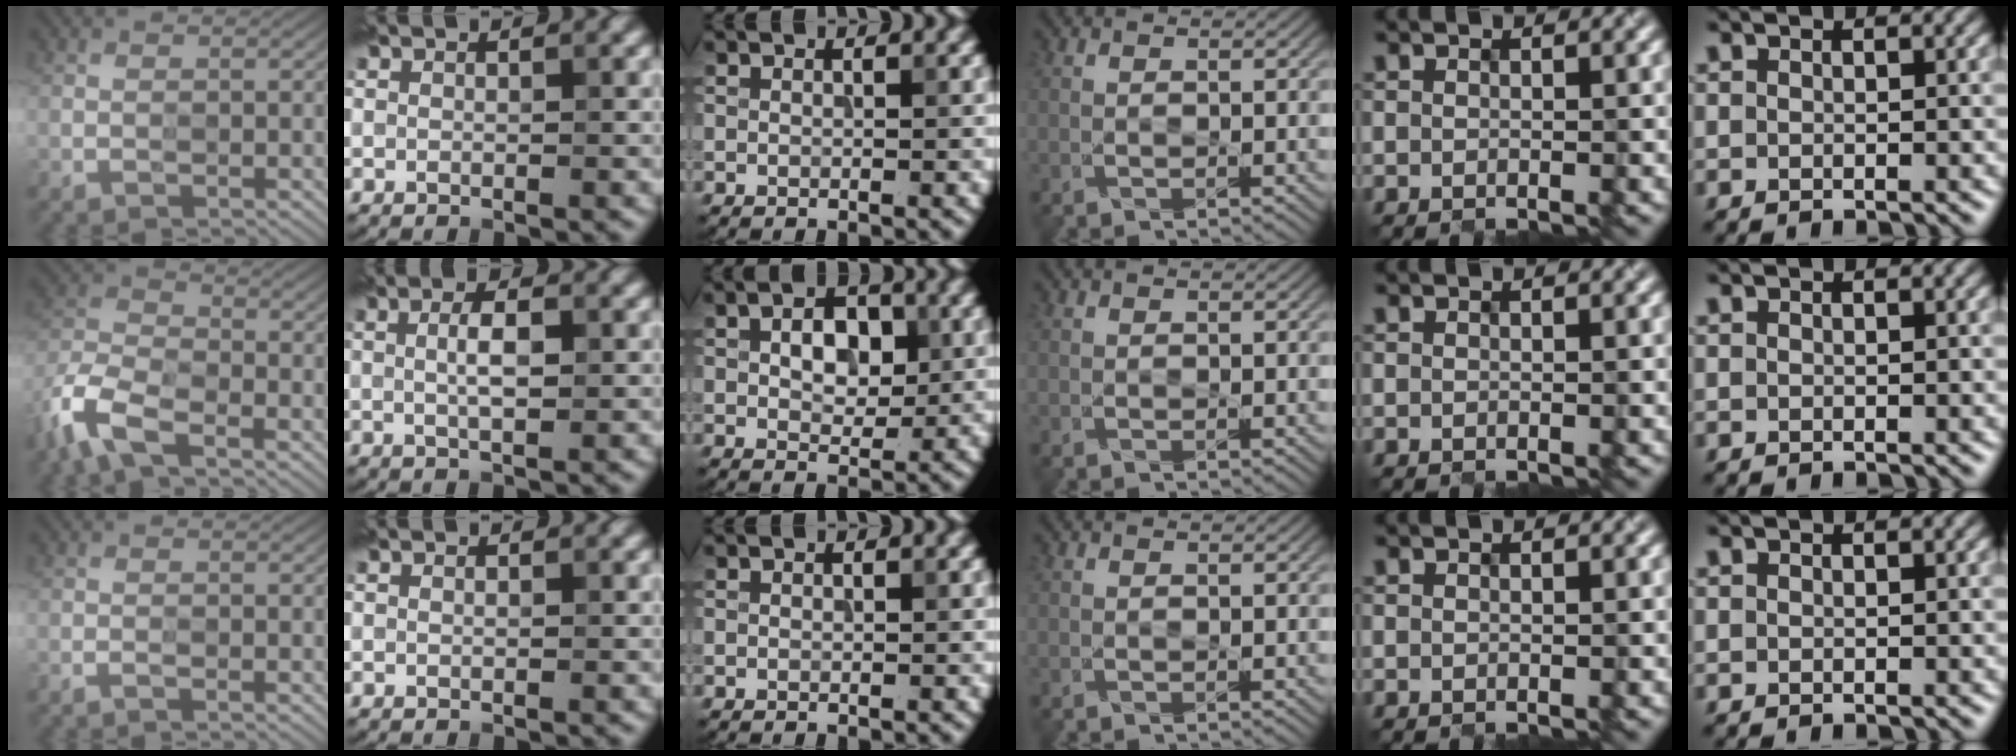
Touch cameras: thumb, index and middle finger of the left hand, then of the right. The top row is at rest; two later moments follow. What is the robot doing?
{"motion": "insert", "object": "file holder"}